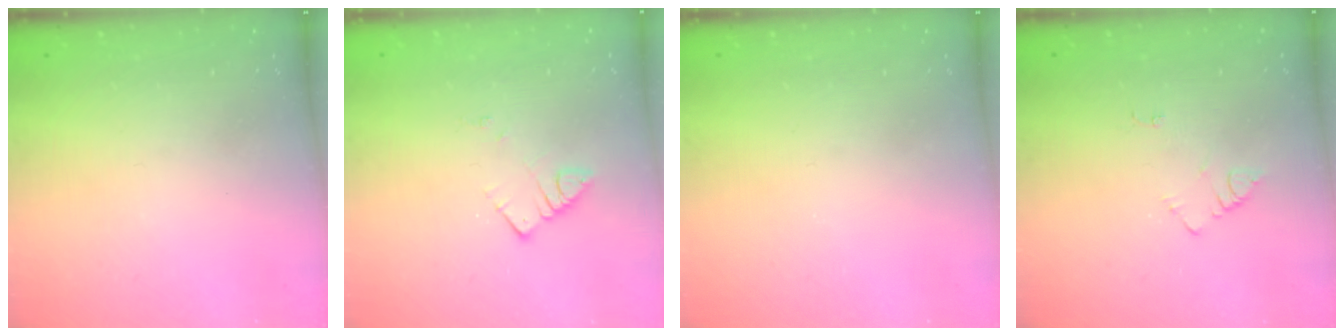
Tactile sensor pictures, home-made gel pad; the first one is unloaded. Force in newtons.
{"total": 2.8, "press": 2.7, "slide": 0.3}
{"total": 0.0}
{"total": 4.2, "press": 4.2, "slide": 0.4}